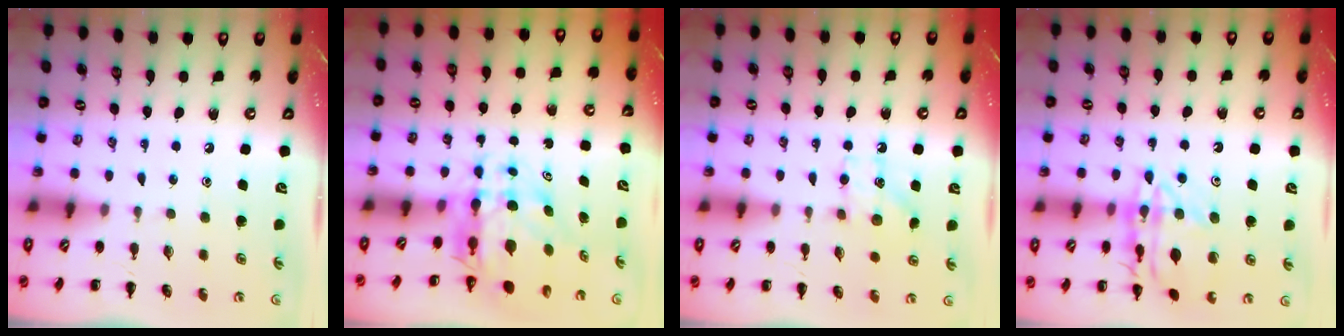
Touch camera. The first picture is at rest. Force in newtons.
{"total": 7.9, "press": 7.4, "slide": 2.6}
{"total": 6.8, "press": 6.8, "slide": 1.0}
{"total": 16.1, "press": 16.1, "slide": 0.8}